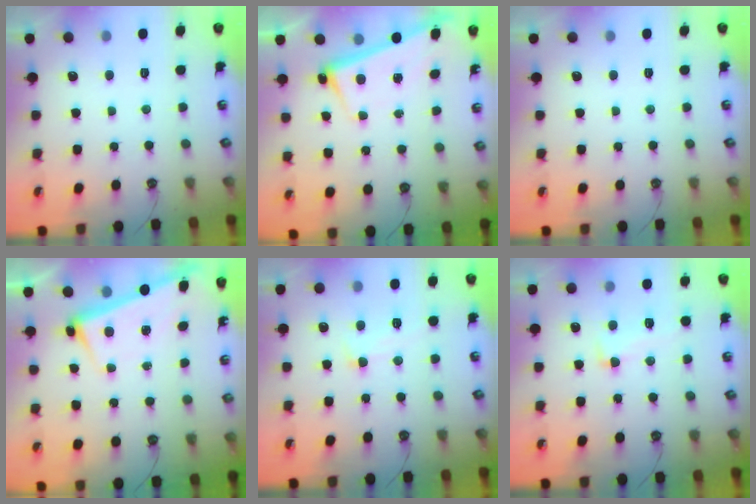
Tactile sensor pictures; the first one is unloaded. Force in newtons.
{"total": 2.7, "press": 2.6, "slide": 0.7}
{"total": 0.0}
{"total": 2.5, "press": 2.4, "slide": 0.7}
{"total": 3.9, "press": 3.8, "slide": 0.8}
{"total": 2.2, "press": 1.5, "slide": 1.6}